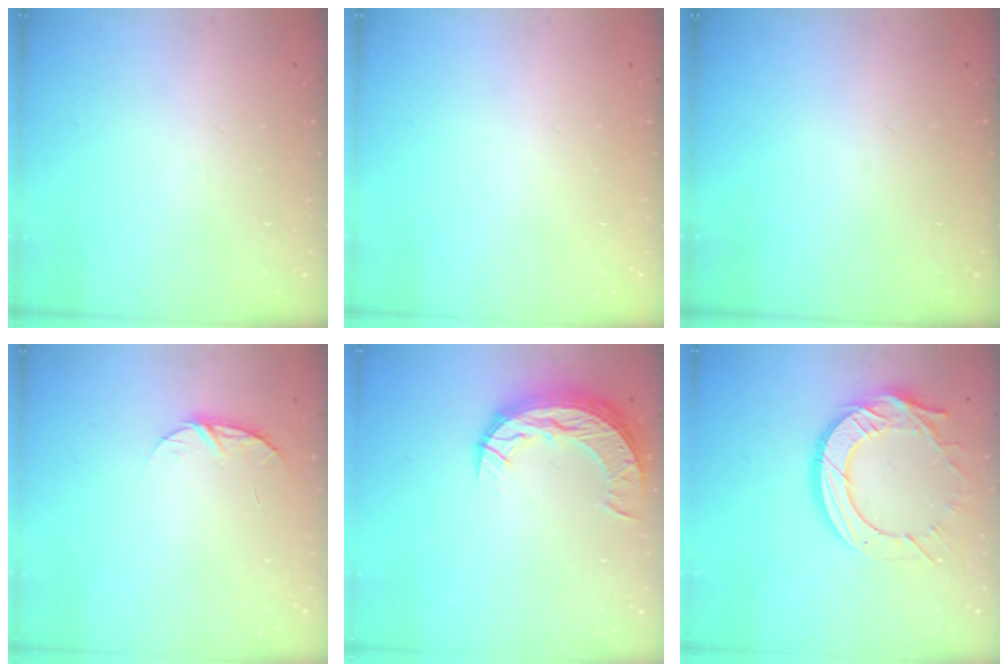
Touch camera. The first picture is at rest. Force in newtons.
{"total": 0.0}
{"total": 0.0}
{"total": 6.1, "press": 6.1, "slide": 0.7}
{"total": 12.2, "press": 12.2, "slide": 0.9}
{"total": 17.4, "press": 17.3, "slide": 1.7}